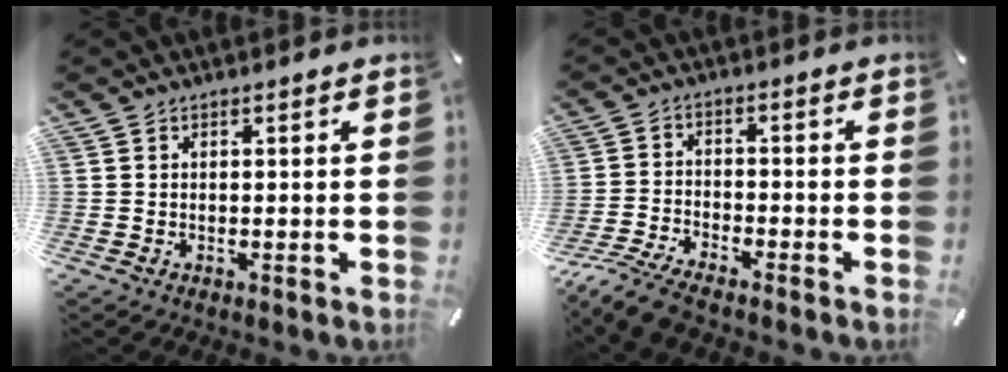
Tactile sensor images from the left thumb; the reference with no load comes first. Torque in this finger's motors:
{"motor_torque": [-0.23, 0.30, 0.18, 0.18, 0.00]}